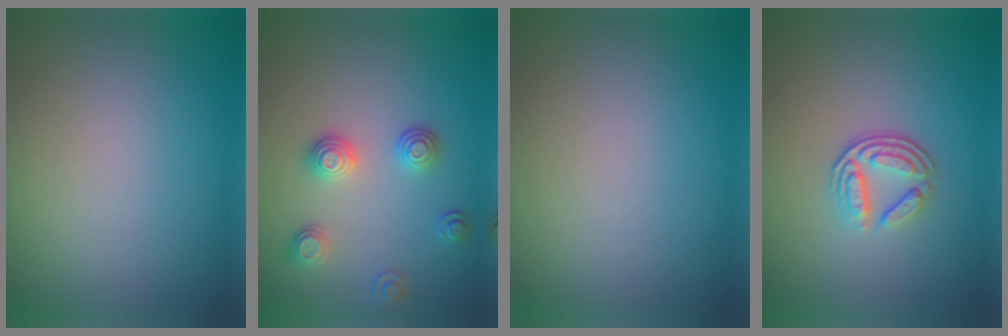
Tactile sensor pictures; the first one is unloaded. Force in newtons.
{"total": 2.9, "press": 2.5, "slide": 1.5}
{"total": 0.0}
{"total": 3.4, "press": 2.6, "slide": 2.3}